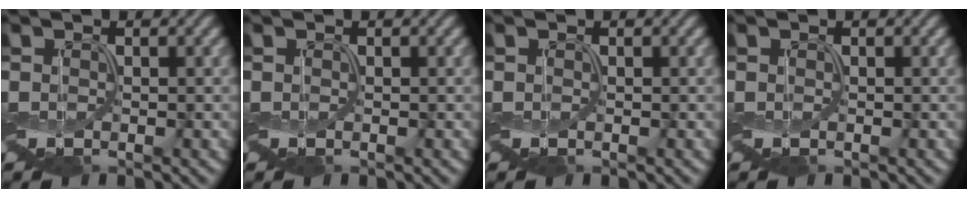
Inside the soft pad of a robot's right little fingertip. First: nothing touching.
{"total": 0.0}
{"total": 0.0}
{"total": 0.0}